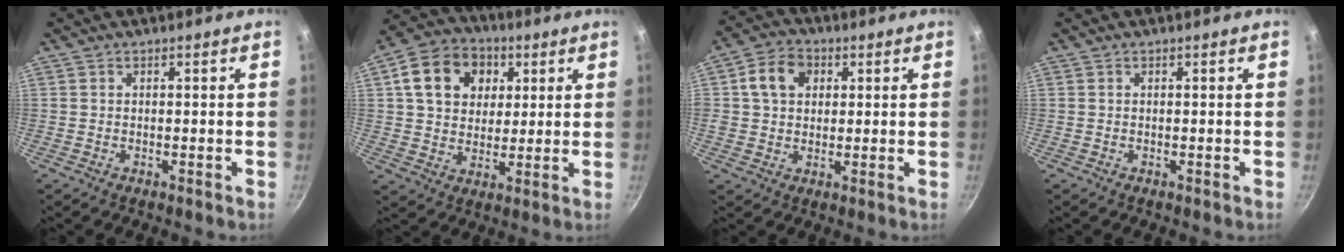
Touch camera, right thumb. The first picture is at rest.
{"total": 14.3, "force": [4.5, 11.3, 7.5], "torque": [-0.106, 0.007, 0.067]}
{"total": 7.8, "force": [2.2, 6.2, 4.2], "torque": [-0.055, 0.008, 0.026]}
{"total": 0.0}